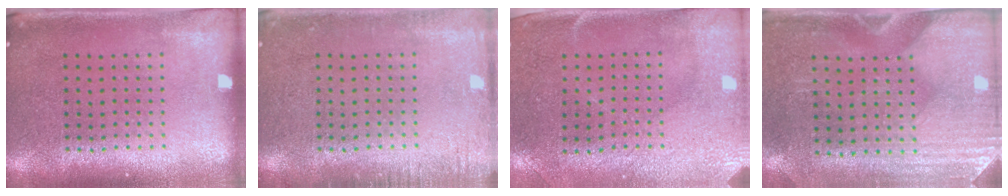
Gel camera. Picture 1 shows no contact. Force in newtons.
{"total": 1.7, "press": 1.7, "slide": 0.2}
{"total": 2.9, "press": 2.4, "slide": 1.6}
{"total": 3.0, "press": 2.6, "slide": 1.5}